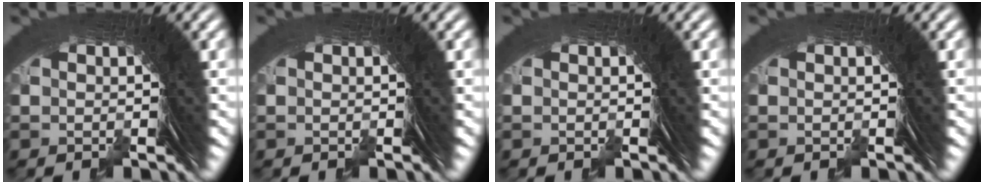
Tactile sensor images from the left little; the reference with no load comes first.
{"total": 0.0}
{"total": 0.0}
{"total": 0.0}